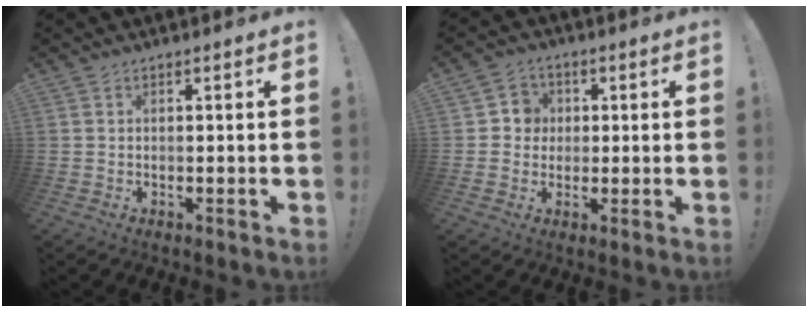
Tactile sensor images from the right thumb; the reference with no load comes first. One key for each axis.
{"total": 5.4, "fx": 0.4, "fy": 5.2, "fz": 1.3, "tx": -0.019, "ty": 0.000, "tz": 0.007}